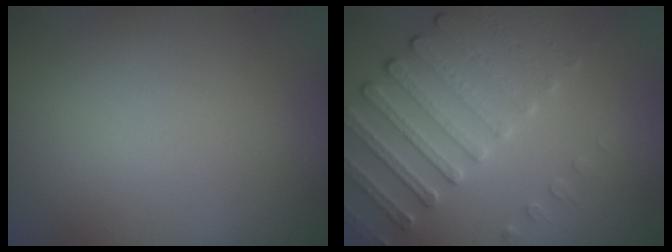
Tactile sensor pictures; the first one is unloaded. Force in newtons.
{"total": 4.0, "press": 3.7, "slide": 1.6}